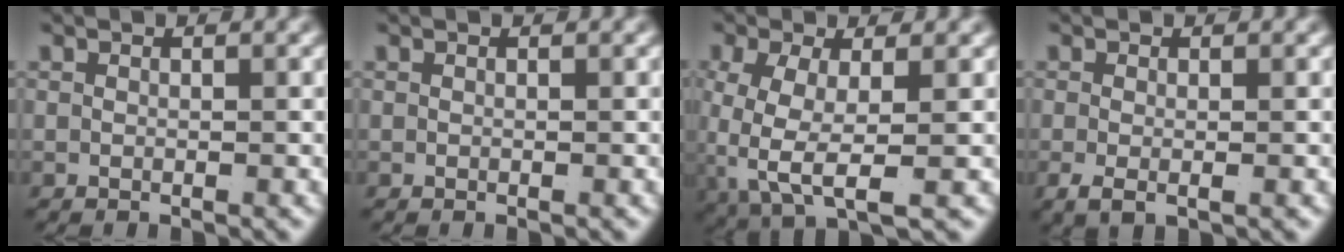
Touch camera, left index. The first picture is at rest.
{"total": 0.0}
{"total": 6.7, "force": [-1.0, 3.6, 5.6], "torque": [-0.136, -0.043, 0.008]}
{"total": 1.7, "force": [-0.8, 0.4, 1.5], "torque": [-0.034, -0.019, -0.002]}